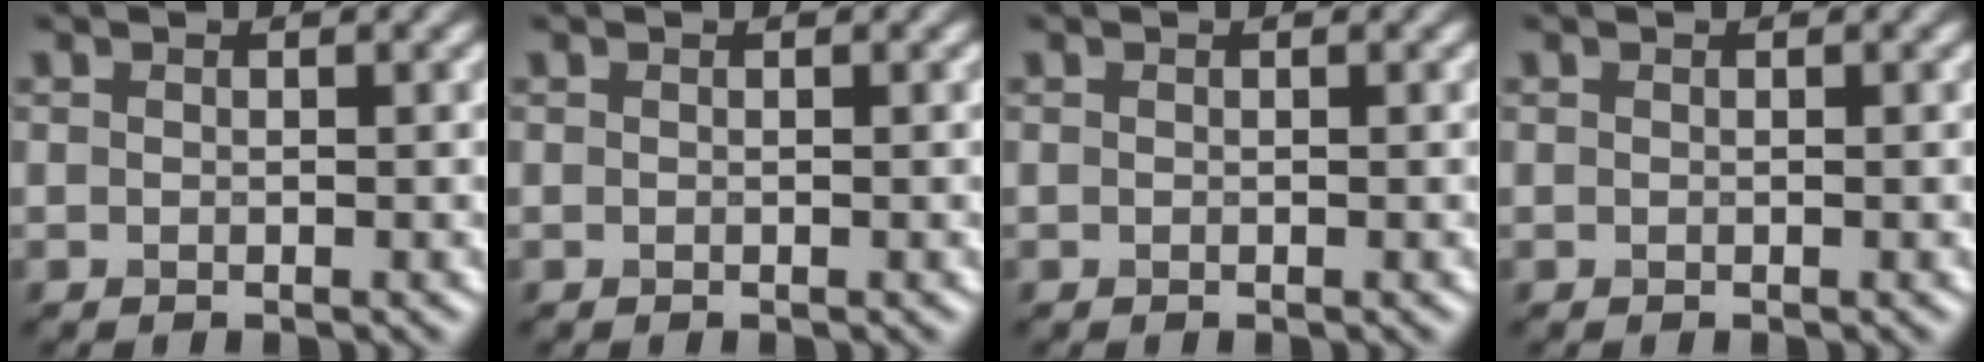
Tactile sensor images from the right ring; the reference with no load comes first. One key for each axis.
{"total": 0.0}
{"total": 0.0}
{"total": 0.0}